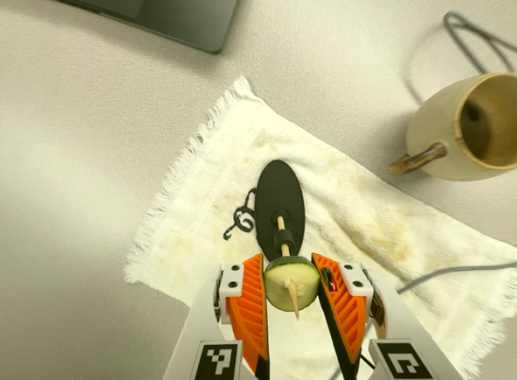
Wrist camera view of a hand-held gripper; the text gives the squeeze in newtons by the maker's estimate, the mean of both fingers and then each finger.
{"total": 8.7, "left": 8.4, "right": 9.1}